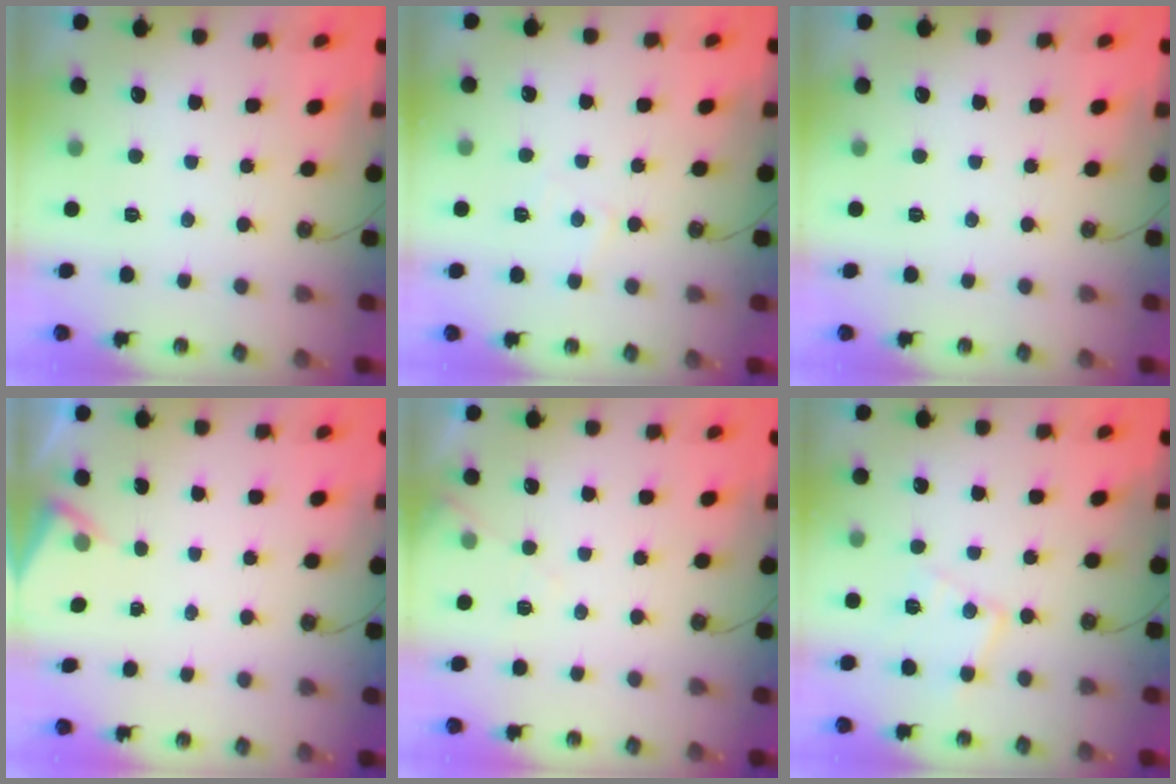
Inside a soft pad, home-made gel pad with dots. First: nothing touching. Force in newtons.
{"total": 4.7, "press": 4.6, "slide": 0.6}
{"total": 0.0}
{"total": 2.6, "press": 2.6, "slide": 0.4}
{"total": 5.0, "press": 4.9, "slide": 0.7}
{"total": 10.7, "press": 10.7, "slide": 0.8}